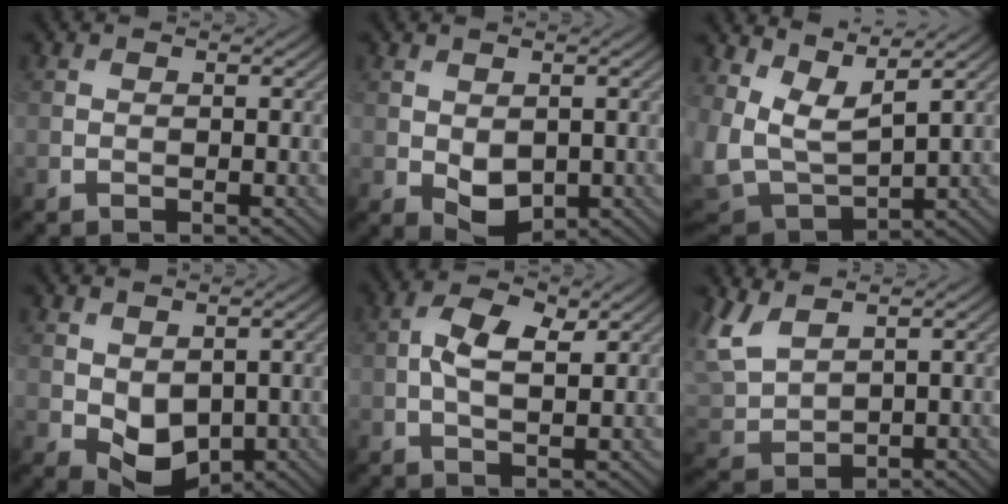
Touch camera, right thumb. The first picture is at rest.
{"total": 3.7, "force": [-0.2, 2.4, 2.8], "torque": [-0.057, -0.010, 0.003]}
{"total": 8.0, "force": [5.0, 3.4, 5.3], "torque": [-0.130, 0.000, 0.094]}
{"total": 4.9, "force": [0.2, 3.4, 3.5], "torque": [-0.078, -0.012, 0.009]}
{"total": 4.9, "force": [1.0, 2.2, 4.3], "torque": [-0.093, 0.003, 0.018]}
{"total": 5.7, "force": [3.6, 2.6, 3.5], "torque": [-0.108, 0.004, 0.075]}